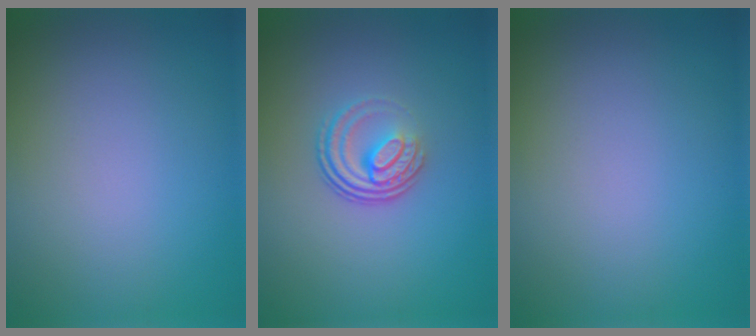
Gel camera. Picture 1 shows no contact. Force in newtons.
{"total": 3.6, "press": 2.4, "slide": 2.6}
{"total": 0.0}